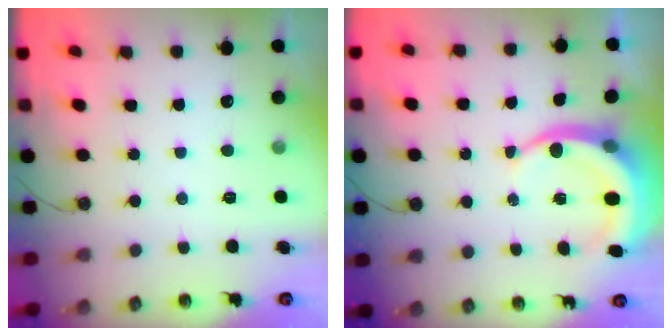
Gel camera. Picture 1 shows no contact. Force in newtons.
{"total": 7.9, "press": 7.8, "slide": 1.0}